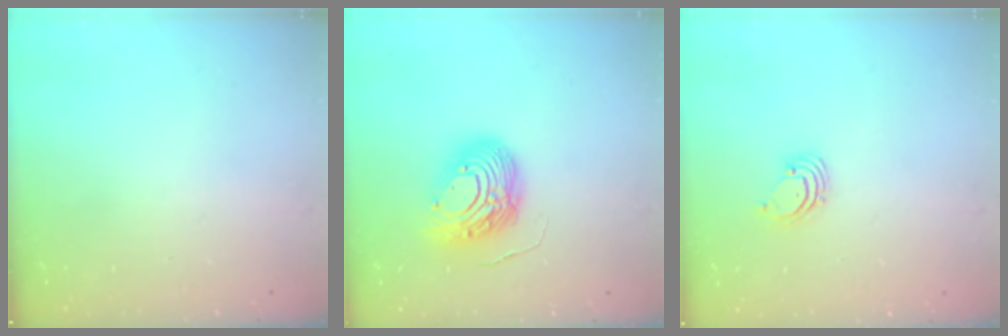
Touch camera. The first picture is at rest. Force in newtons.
{"total": 12.0, "press": 12.0, "slide": 1.1}
{"total": 1.5, "press": 1.5, "slide": 0.1}